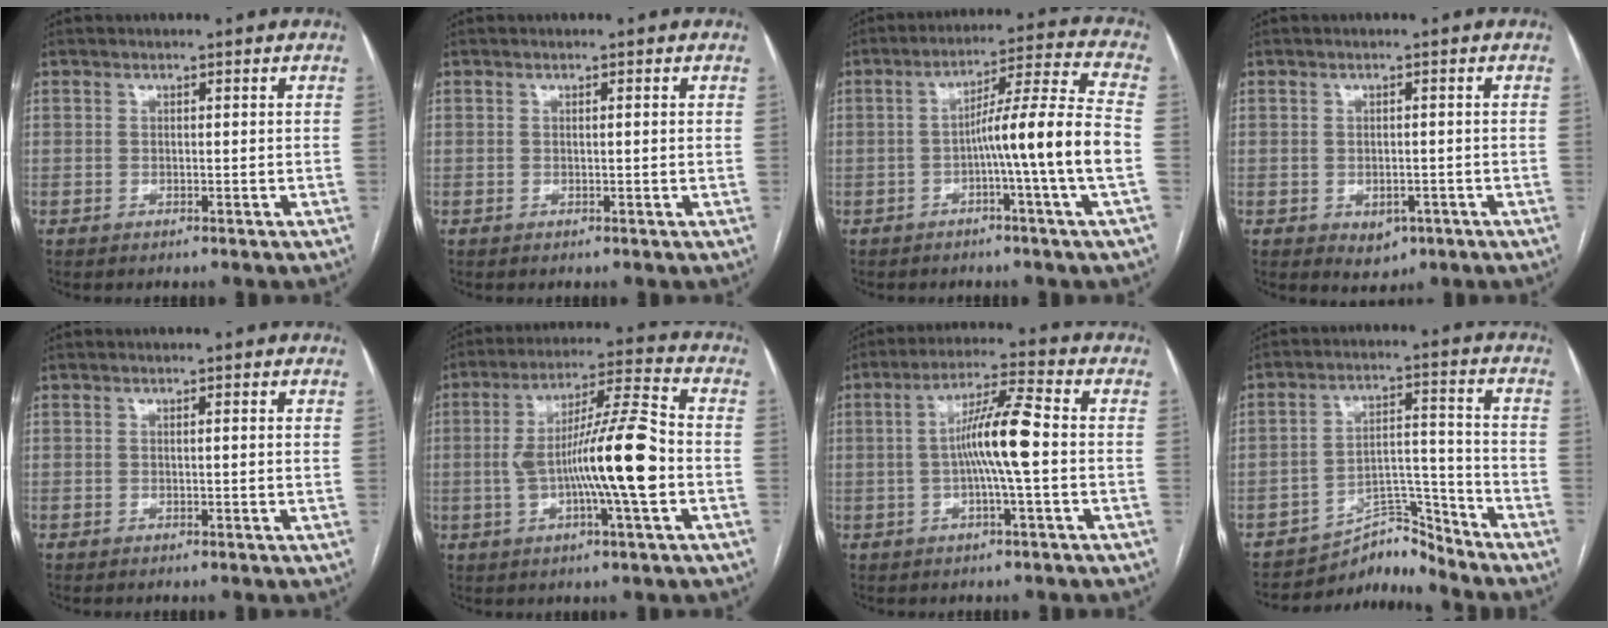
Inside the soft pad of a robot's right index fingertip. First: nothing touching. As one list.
[{"total": 0.6, "force": [0.2, -0.1, 0.5], "torque": [-0.008, 0.000, 0.001]}, {"total": 11.8, "force": [-2.7, -2.2, 11.3], "torque": [-0.176, 0.013, -0.047]}, {"total": 3.0, "force": [-1.3, 2.1, 1.7], "torque": [-0.018, -0.001, -0.006]}, {"total": 0.8, "force": [0.2, -0.1, 0.8], "torque": [-0.012, 0.002, 0.001]}, {"total": 14.5, "force": [-2.1, 0.7, 14.4], "torque": [-0.248, 0.009, -0.040]}, {"total": 9.0, "force": [-0.6, 0.0, 9.0], "torque": [-0.165, 0.012, -0.018]}, {"total": 6.5, "force": [-6.5, 0.9, -0.6], "torque": [0.019, 0.047, -0.107]}]